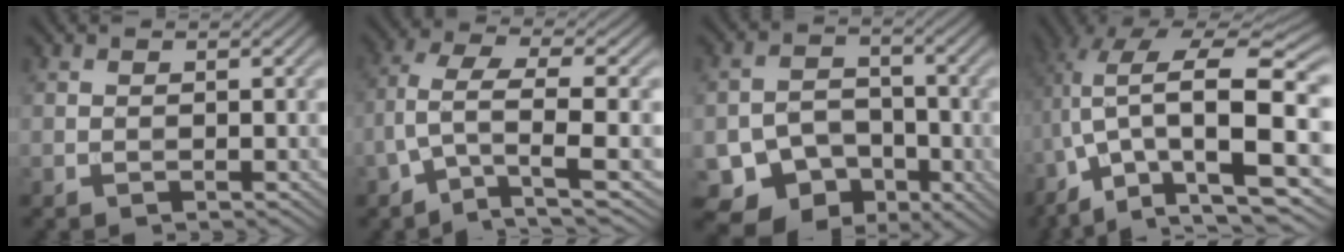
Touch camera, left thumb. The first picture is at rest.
{"total": 6.8, "force": [-1.8, 2.2, 6.2], "torque": [-0.130, 0.009, -0.043]}
{"total": 8.9, "force": [-4.9, 6.5, 3.8], "torque": [-0.056, -0.011, -0.092]}
{"total": 16.6, "force": [-0.6, 8.2, 14.4], "torque": [-0.275, -0.017, 0.008]}